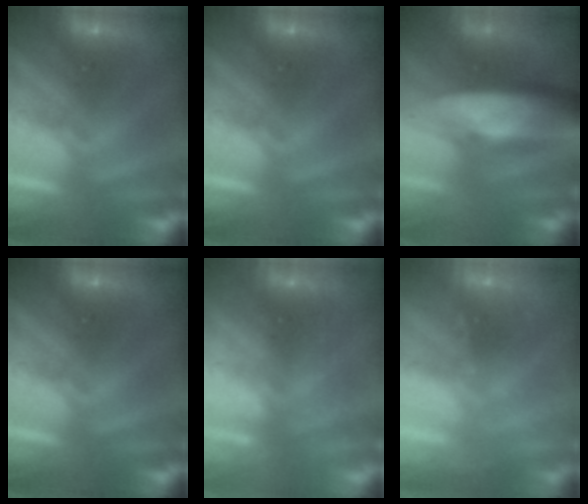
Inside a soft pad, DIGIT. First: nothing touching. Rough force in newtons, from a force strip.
{"total": 0.0}
{"total": 7.8}
{"total": 0.0}
{"total": 2.1}
{"total": 2.4}